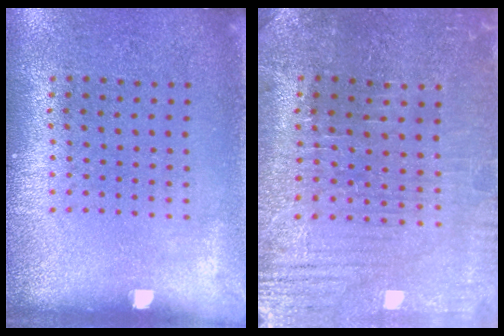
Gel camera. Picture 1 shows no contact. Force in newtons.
{"total": 1.3, "press": 1.2, "slide": 0.4}